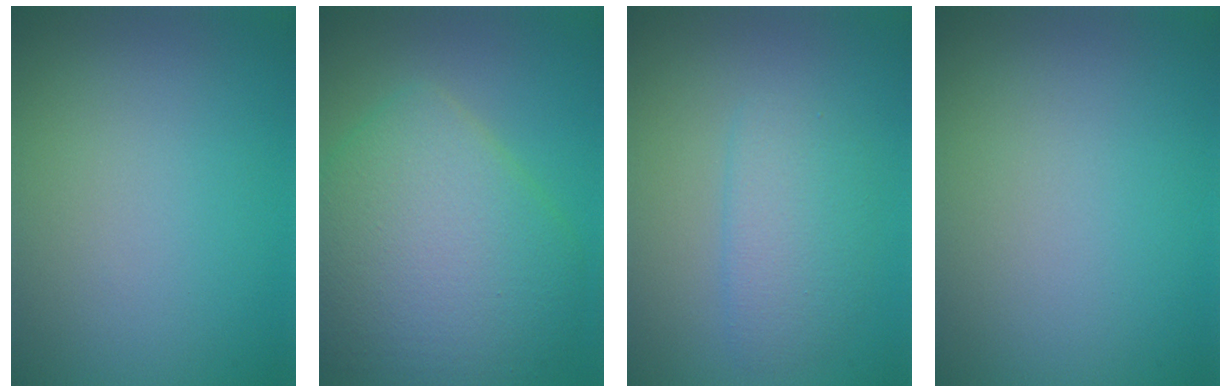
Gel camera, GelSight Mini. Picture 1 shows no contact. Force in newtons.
{"total": 9.7, "press": 9.7, "slide": 0.4}
{"total": 2.9, "press": 2.9, "slide": 0.0}
{"total": 0.0}